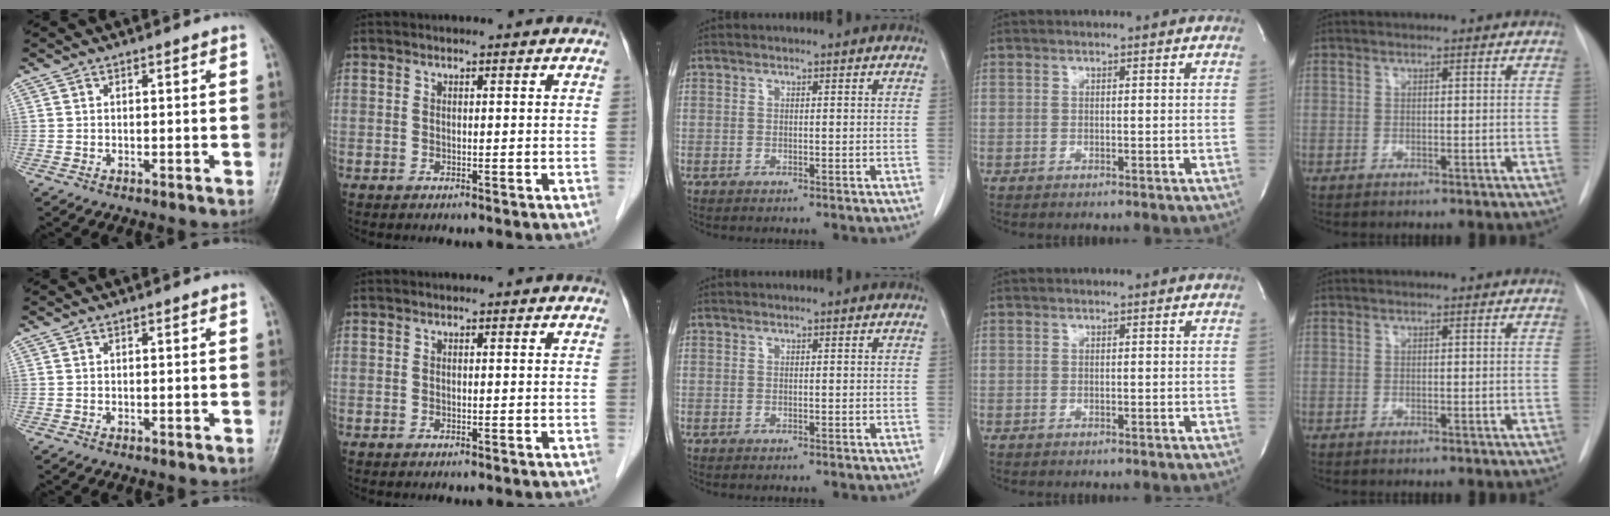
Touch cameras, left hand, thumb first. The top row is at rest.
{}